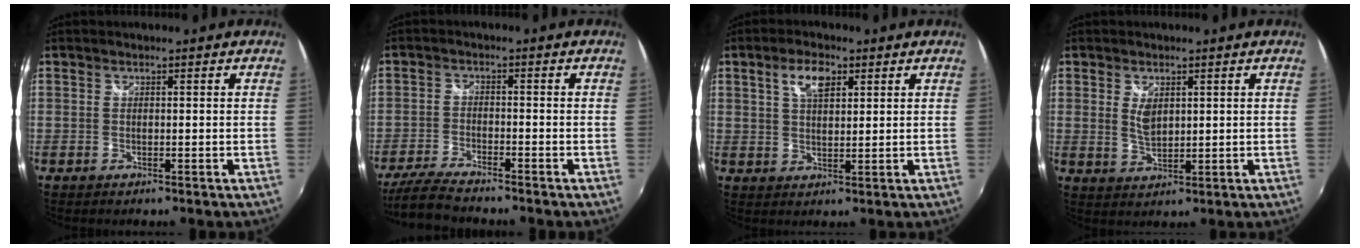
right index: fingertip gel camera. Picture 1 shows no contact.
{"total": 7.2, "force": [-6.5, 0.8, 3.0], "torque": [-0.084, -0.020, -0.123]}
{"total": 5.5, "force": [2.6, 2.5, 4.1], "torque": [-0.073, 0.009, 0.047]}
{"total": 4.0, "force": [1.2, 2.2, 3.1], "torque": [-0.051, -0.004, 0.024]}